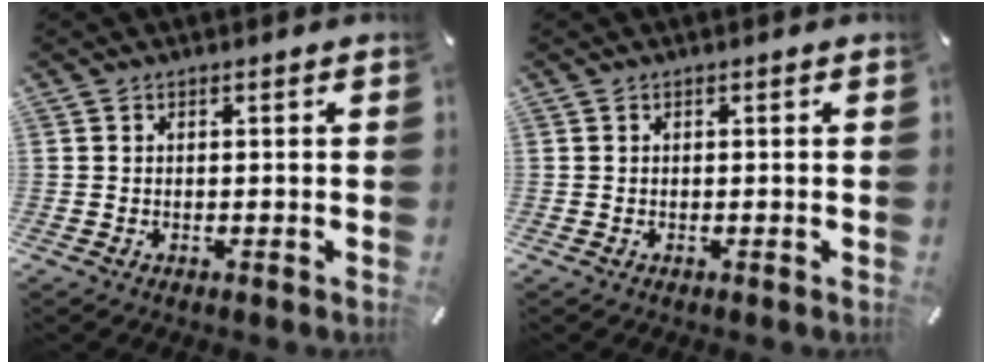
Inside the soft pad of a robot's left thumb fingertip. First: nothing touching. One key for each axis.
{"total": 0.0}